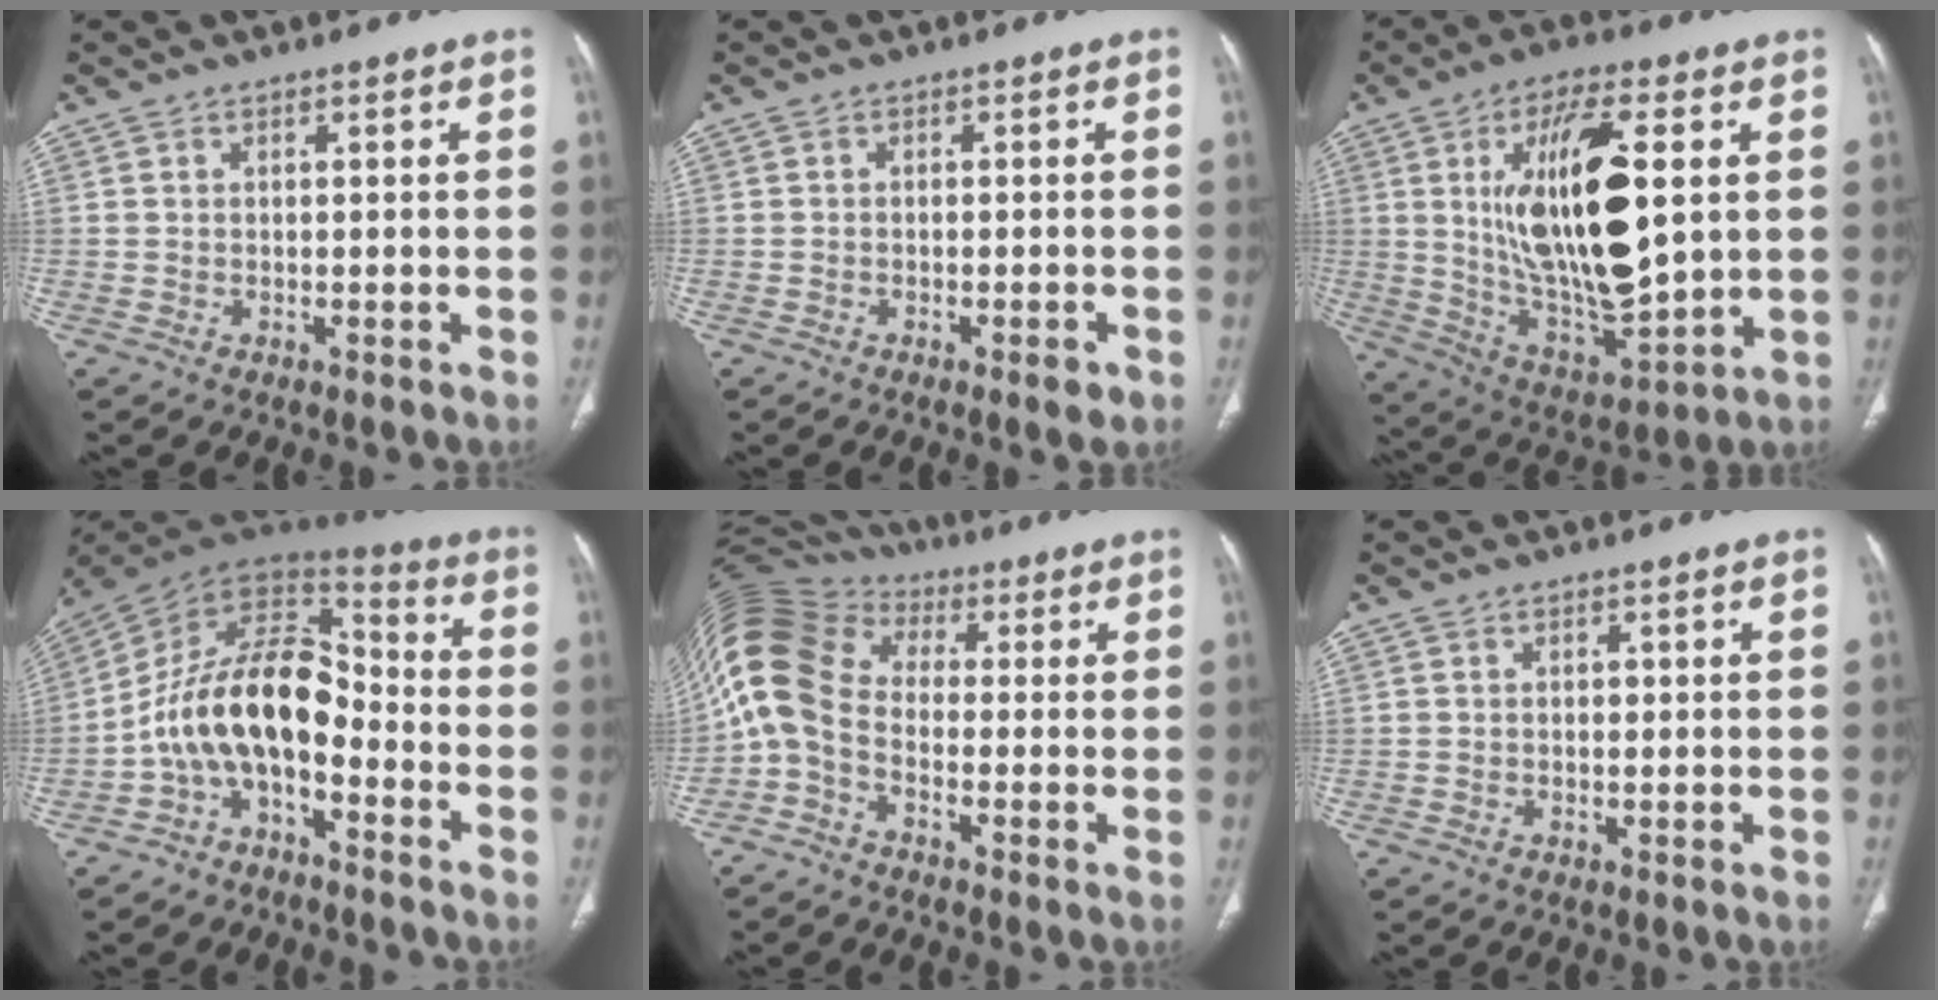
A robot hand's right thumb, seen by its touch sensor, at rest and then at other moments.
{"total": 2.3, "force": [-1.2, 0.7, 1.8], "torque": [-0.025, 0.000, -0.017]}
{"total": 23.3, "force": [3.9, 9.1, 21.2], "torque": [-0.357, -0.021, 0.075]}
{"total": 14.8, "force": [-5.1, 8.3, 11.1], "torque": [-0.177, 0.093, -0.102]}
{"total": 13.1, "force": [-1.6, 9.2, 9.2], "torque": [-0.197, 0.053, -0.047]}
{"total": 0.6, "force": [0.2, 0.4, 0.4], "torque": [0.001, -0.002, 0.002]}